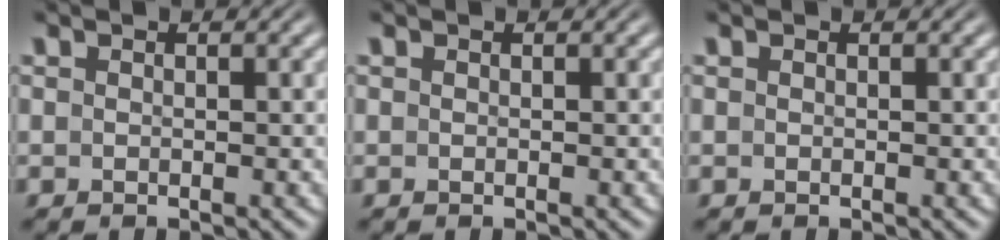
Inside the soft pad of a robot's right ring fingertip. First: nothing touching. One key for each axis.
{"total": 0.0}
{"total": 0.0}